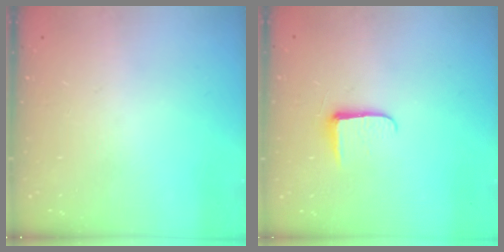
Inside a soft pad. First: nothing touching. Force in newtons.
{"total": 5.4, "press": 5.4, "slide": 0.7}